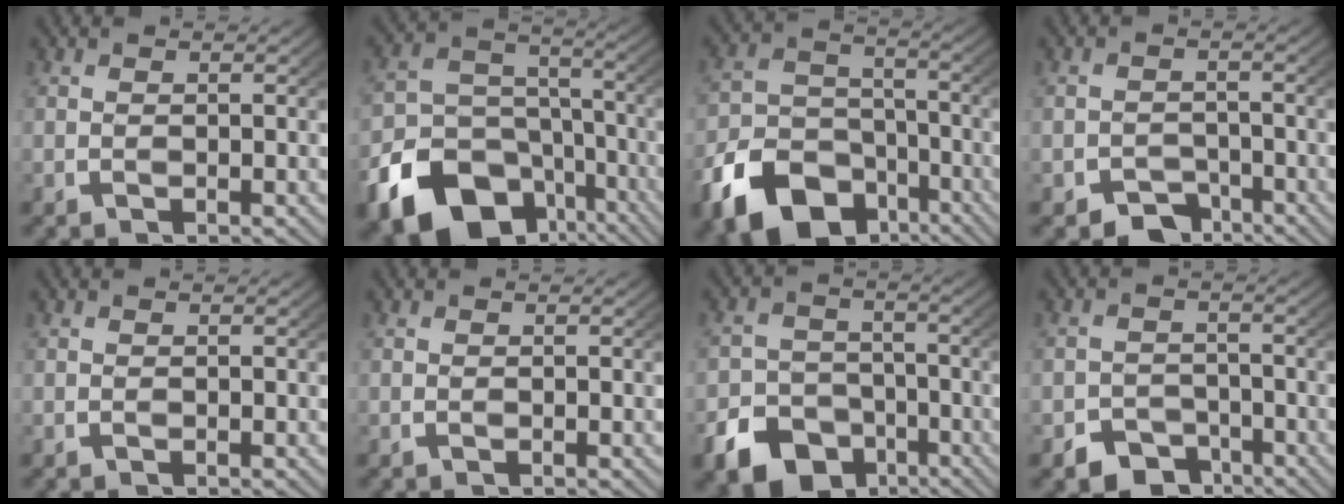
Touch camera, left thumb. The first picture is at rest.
{"total": 14.1, "force": [-7.5, 9.4, 7.4], "torque": [-0.127, -0.049, -0.112]}
{"total": 13.3, "force": [-7.6, 9.0, 6.1], "torque": [-0.108, -0.040, -0.115]}
{"total": 4.2, "force": [-3.1, 2.5, 1.2], "torque": [-0.008, -0.019, -0.052]}
{"total": 0.0}
{"total": 0.0}
{"total": 10.4, "force": [-6.4, 7.4, 3.6], "torque": [-0.045, -0.035, -0.103]}
{"total": 5.5, "force": [-4.0, 3.6, 1.4], "torque": [-0.012, -0.022, -0.067]}